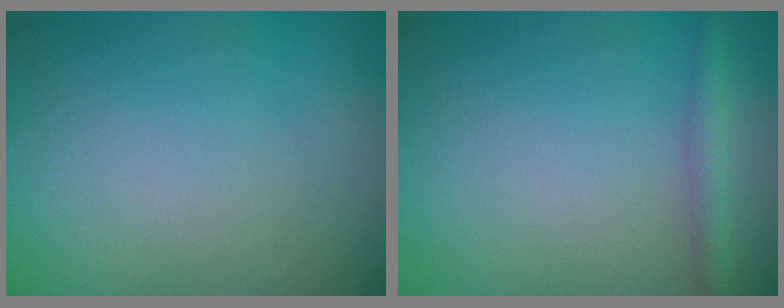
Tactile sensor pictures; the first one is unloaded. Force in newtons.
{"total": 1.7, "press": 1.7, "slide": 0.1}